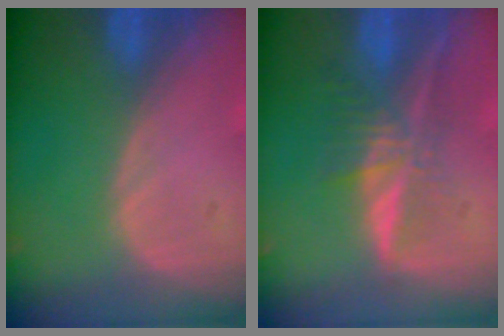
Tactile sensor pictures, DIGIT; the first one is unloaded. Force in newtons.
{"total": 6.2, "press": 5.5, "slide": 2.9}